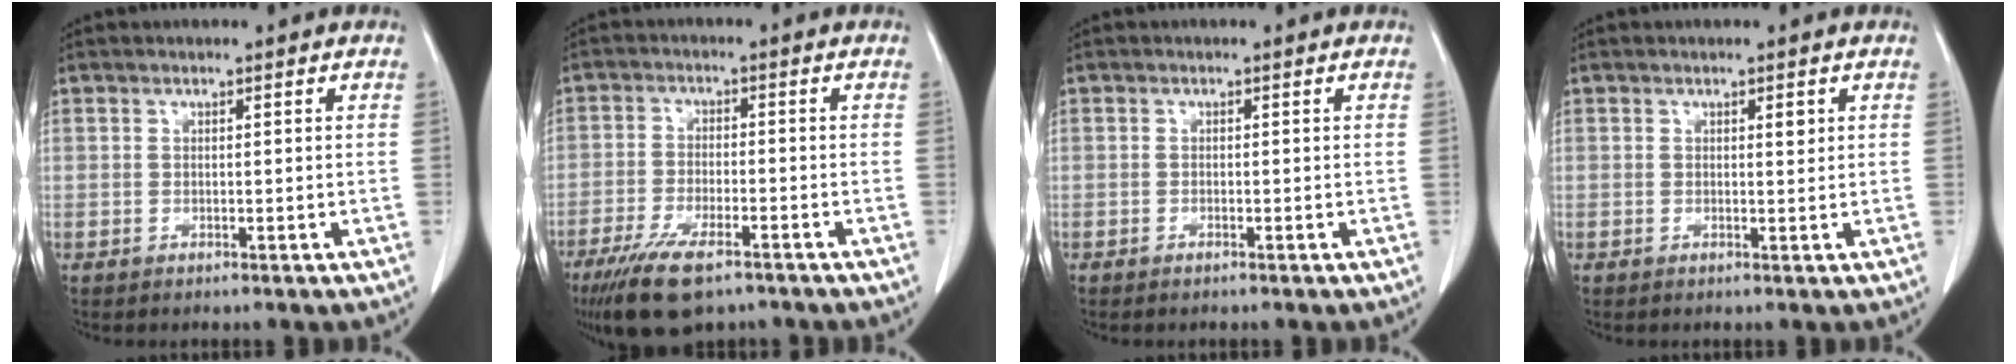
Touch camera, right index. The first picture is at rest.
{"total": 10.2, "force": [-7.0, 3.0, 6.7], "torque": [-0.124, -0.018, -0.118]}
{"total": 0.6, "force": [-0.5, 0.0, 0.3], "torque": [-0.011, -0.001, -0.008]}
{"total": 1.1, "force": [0.5, 0.3, 0.9], "torque": [-0.014, -0.001, 0.006]}